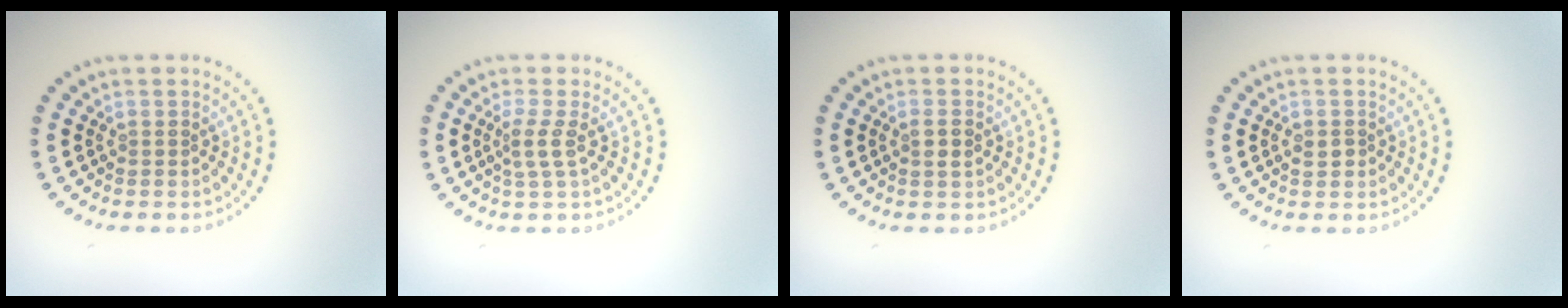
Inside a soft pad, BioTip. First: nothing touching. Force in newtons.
{"total": 2.0, "press": 1.4, "slide": 1.5}
{"total": 1.2, "press": 1.1, "slide": 0.5}
{"total": 1.2, "press": 1.2, "slide": 0.4}